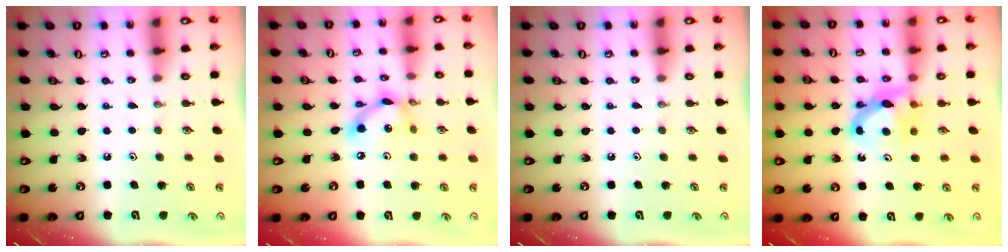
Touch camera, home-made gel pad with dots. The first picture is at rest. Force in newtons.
{"total": 10.6, "press": 10.6, "slide": 0.6}
{"total": 0.0}
{"total": 7.9, "press": 7.8, "slide": 0.5}